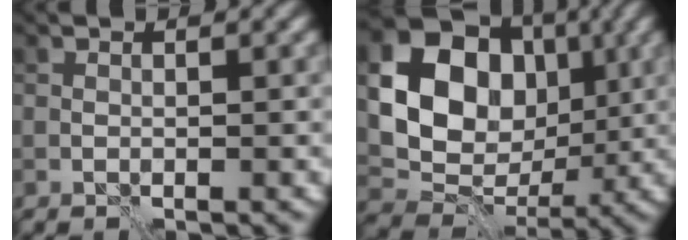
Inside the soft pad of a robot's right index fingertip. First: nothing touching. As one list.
[{"total": 15.9, "force": [3.0, 13.3, 8.3], "torque": [-0.176, 0.028, 0.050]}]